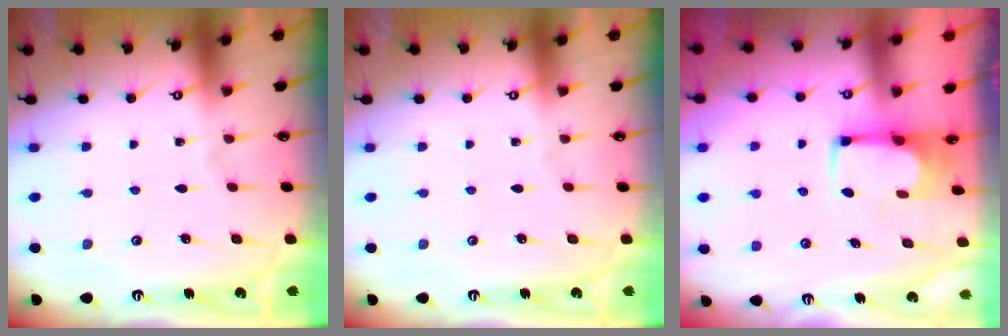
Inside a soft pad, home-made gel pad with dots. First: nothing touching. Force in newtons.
{"total": 0.0}
{"total": 1.8, "press": 1.7, "slide": 0.4}